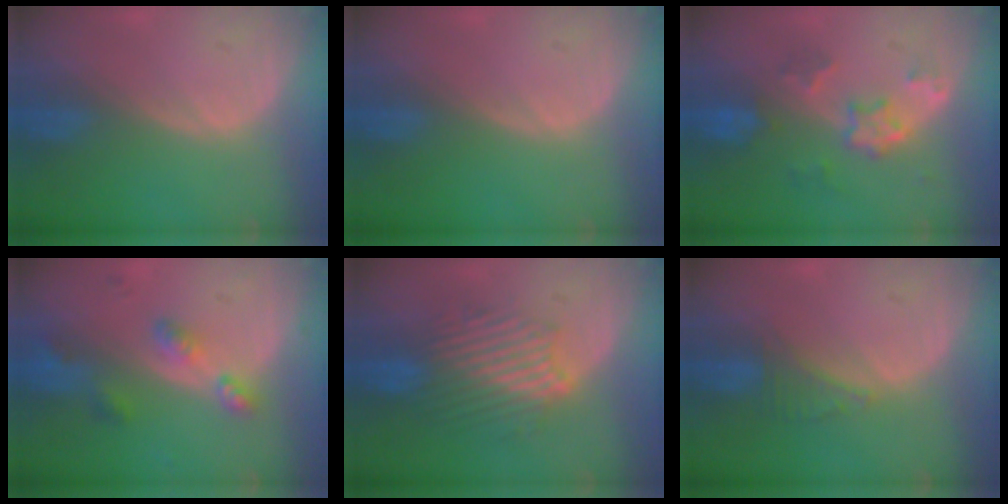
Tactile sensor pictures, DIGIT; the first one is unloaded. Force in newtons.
{"total": 0.0}
{"total": 6.1, "press": 5.5, "slide": 2.7}
{"total": 5.3, "press": 4.8, "slide": 2.2}
{"total": 8.9, "press": 8.6, "slide": 2.4}
{"total": 2.5, "press": 2.5, "slide": 0.2}